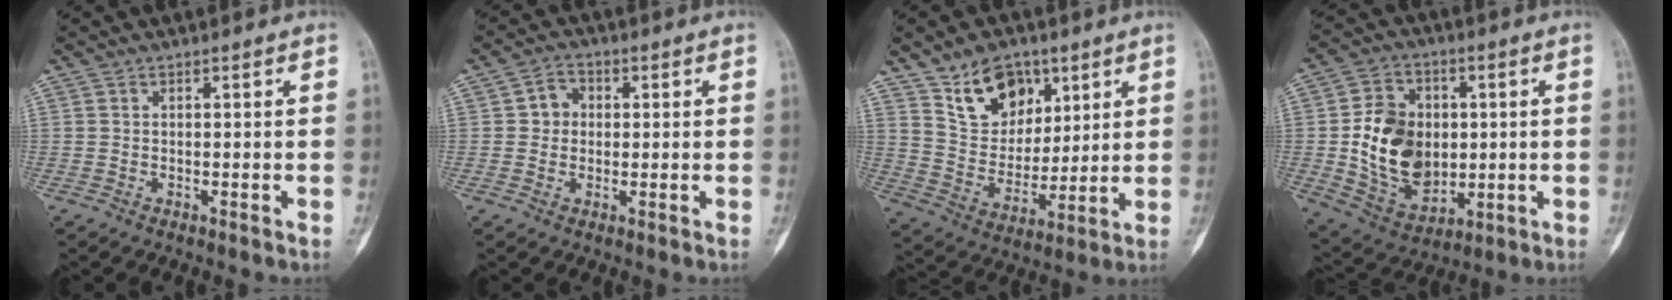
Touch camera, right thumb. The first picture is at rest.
{"total": 4.3, "force": [0.4, 3.8, 1.8], "torque": [-0.003, 0.009, -0.003]}
{"total": 13.0, "force": [7.6, 8.8, 5.8], "torque": [-0.058, -0.042, 0.142]}
{"total": 16.8, "force": [-0.1, 12.5, 11.2], "torque": [-0.151, -0.005, 0.013]}